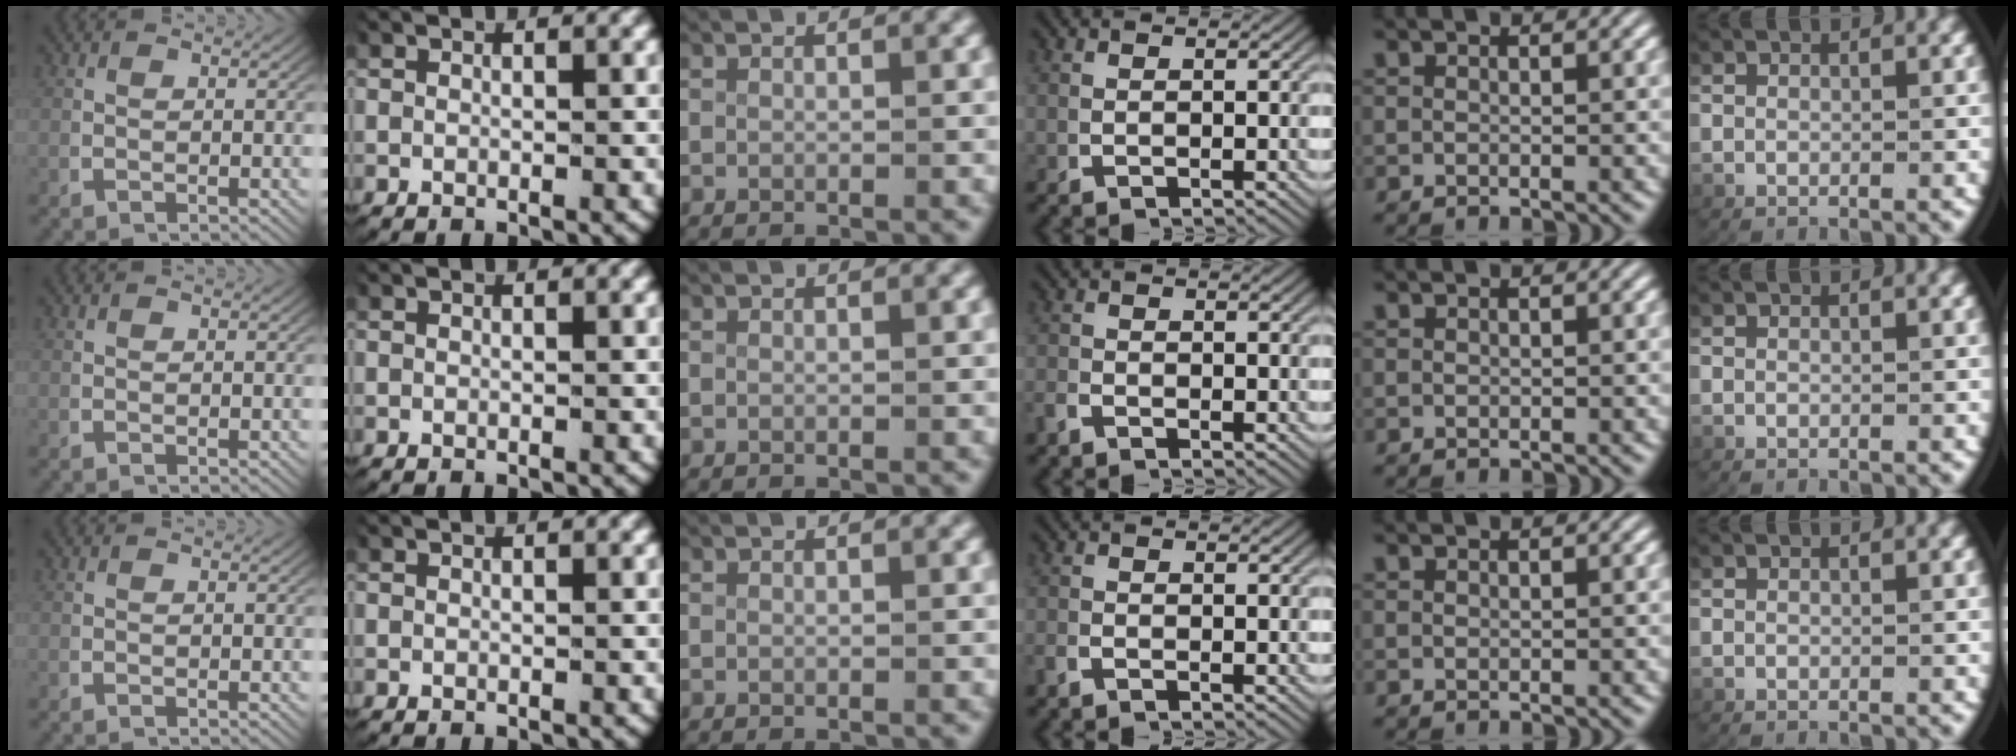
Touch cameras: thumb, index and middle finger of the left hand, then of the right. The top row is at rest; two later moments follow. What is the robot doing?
{"motion": "lift_and_place", "object": "paper"}